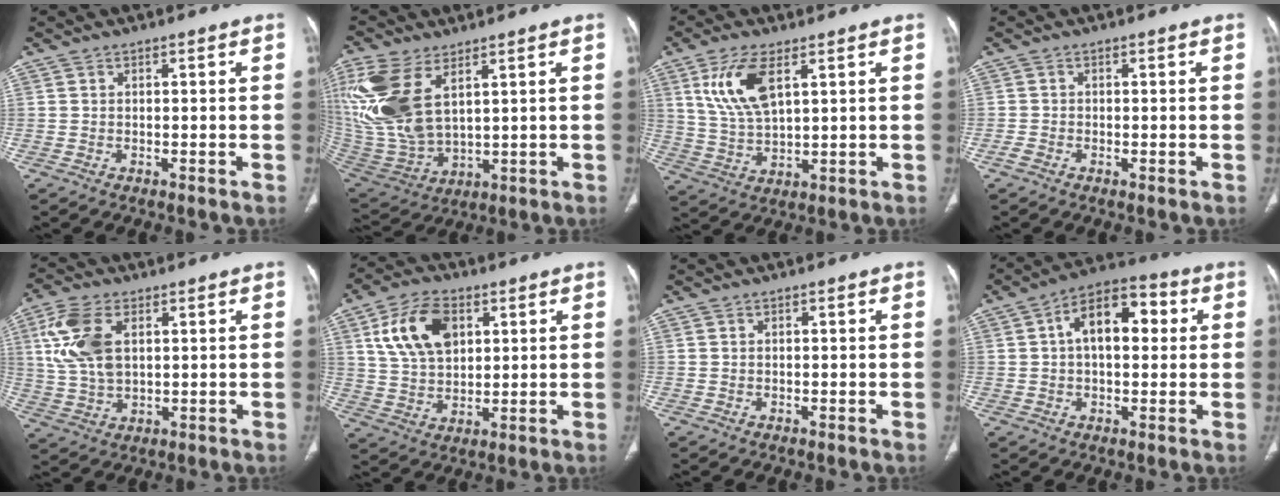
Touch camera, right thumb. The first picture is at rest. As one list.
[{"total": 18.8, "force": [7.2, 10.1, 14.2], "torque": [-0.323, -0.026, 0.156]}, {"total": 10.0, "force": [4.3, 4.1, 8.1], "torque": [-0.168, -0.015, 0.095]}, {"total": 1.3, "force": [-0.7, 0.5, 1.0], "torque": [-0.022, -0.002, -0.016]}, {"total": 11.2, "force": [3.1, 6.4, 8.7], "torque": [-0.186, 0.000, 0.063]}, {"total": 12.7, "force": [4.5, 8.0, 8.8], "torque": [-0.146, -0.007, 0.087]}, {"total": 0.0}, {"total": 12.5, "force": [2.4, 7.1, 10.0], "torque": [-0.135, 0.031, 0.029]}]